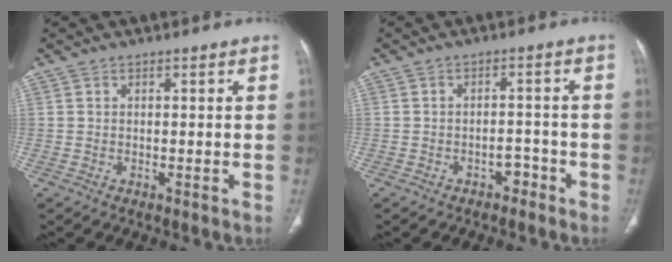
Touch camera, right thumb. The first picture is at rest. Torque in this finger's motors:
{"motor_torque": [4.04, 0.96, 1.30, -1.47, 0.44]}